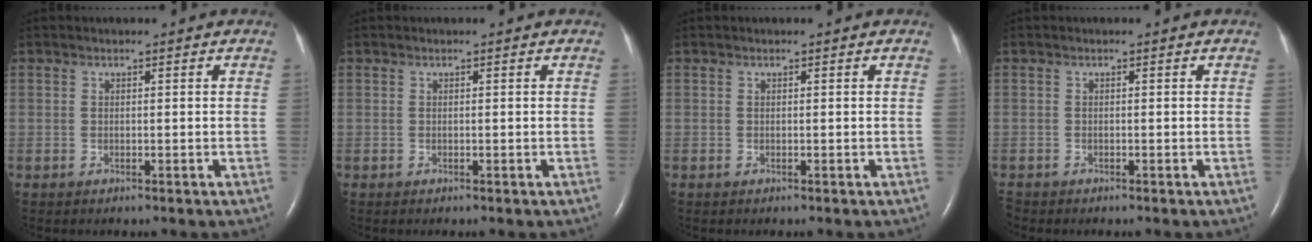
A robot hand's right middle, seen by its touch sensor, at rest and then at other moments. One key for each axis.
{"total": 0.0}
{"total": 0.0}
{"total": 0.7, "fx": -0.7, "fy": 0.2, "fz": 0.1, "tx": -0.006, "ty": -0.003, "tz": -0.013}